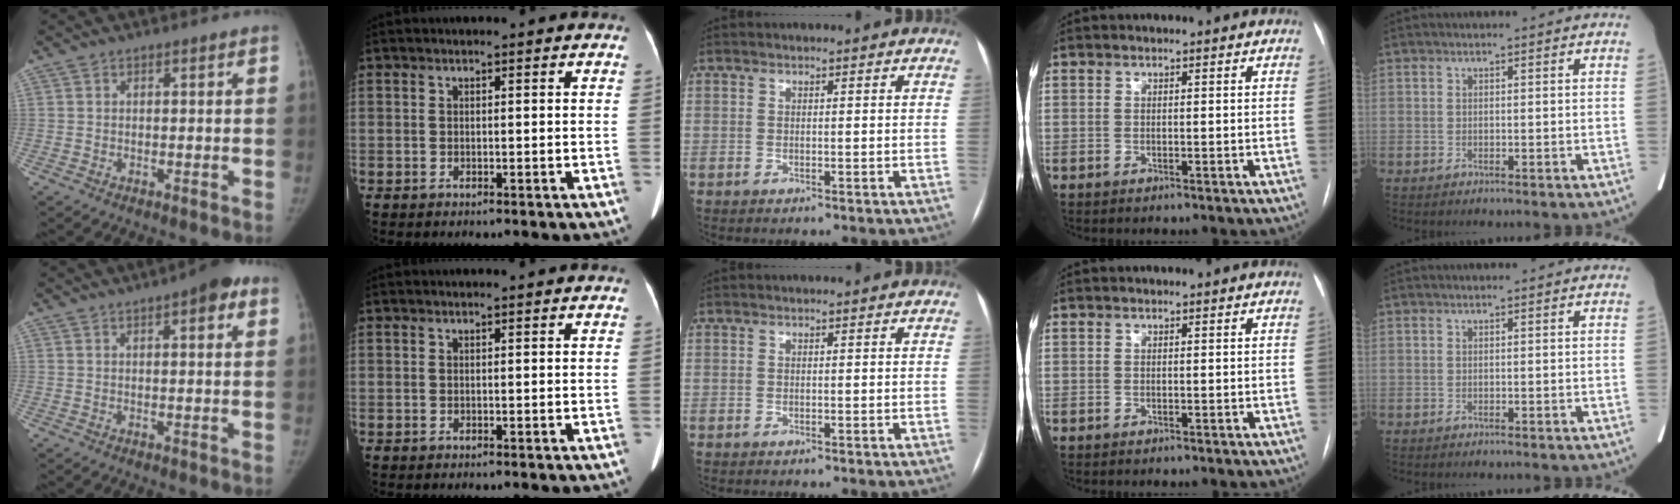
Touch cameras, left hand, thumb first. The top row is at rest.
{"thumb": {"total": 6.4, "force": [3.1, 1.8, 5.4], "torque": [-0.060, -0.001, 0.033]}}